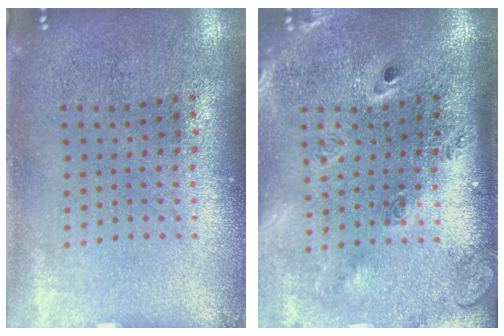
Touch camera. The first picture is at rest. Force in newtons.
{"total": 2.7, "press": 2.0, "slide": 1.8}